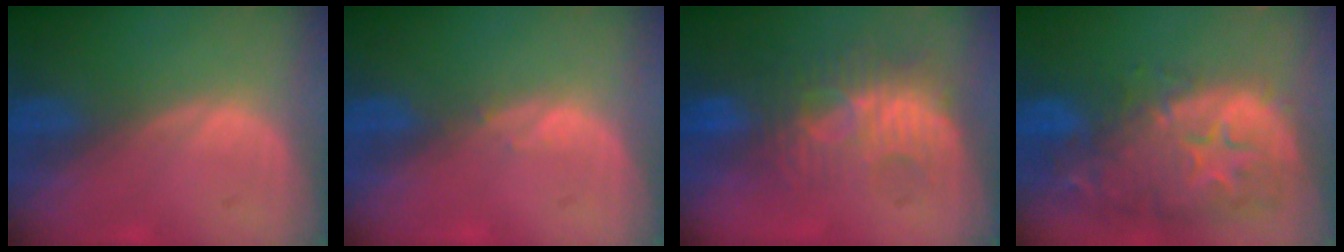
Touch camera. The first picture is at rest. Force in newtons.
{"total": 0.7, "press": 0.7, "slide": 0.2}
{"total": 8.9, "press": 8.5, "slide": 2.6}
{"total": 14.5, "press": 11.7, "slide": 8.5}